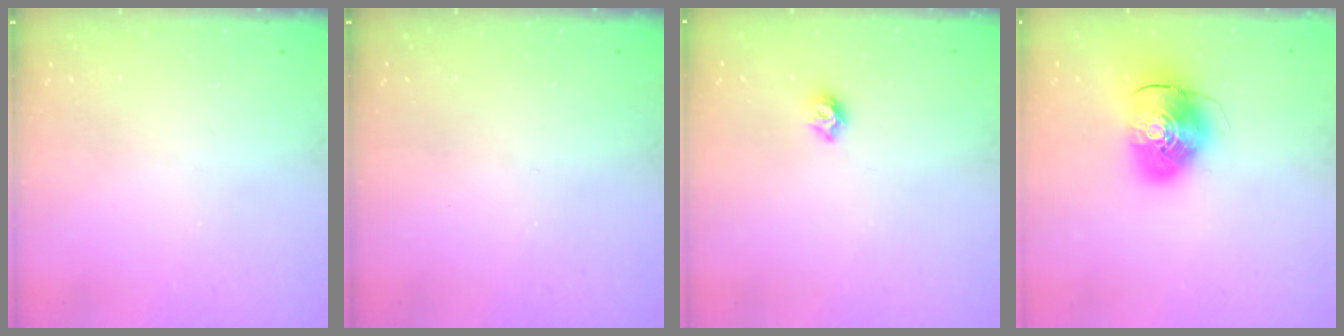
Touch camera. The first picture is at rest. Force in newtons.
{"total": 0.0}
{"total": 6.0, "press": 5.9, "slide": 0.7}
{"total": 10.5, "press": 10.4, "slide": 1.8}